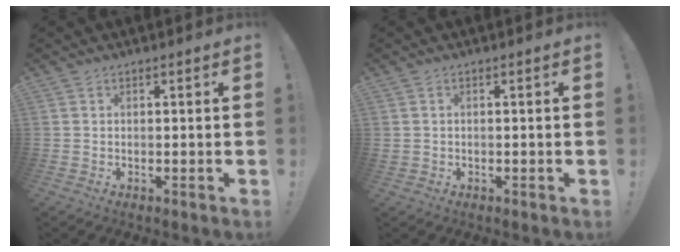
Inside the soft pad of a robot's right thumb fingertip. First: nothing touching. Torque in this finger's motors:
{"motor_torque": [1.00, 0.64, 0.12, -0.20, 0.01]}